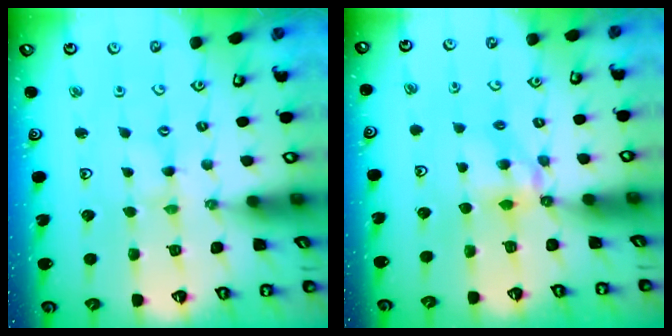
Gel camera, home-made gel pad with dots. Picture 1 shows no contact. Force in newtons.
{"total": 6.3, "press": 6.2, "slide": 0.9}